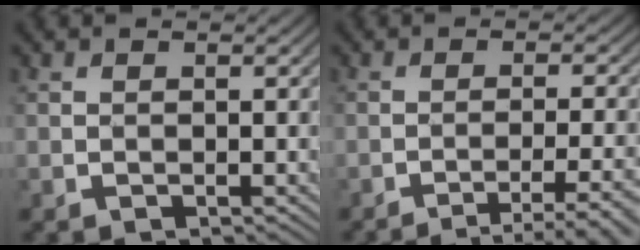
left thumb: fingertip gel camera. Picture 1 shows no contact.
{"total": 7.4, "force": [-4.3, 1.4, 5.9], "torque": [-0.082, 0.006, -0.058]}